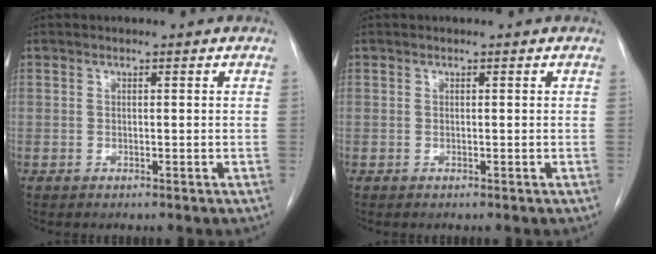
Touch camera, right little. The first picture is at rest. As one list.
[{"total": 0.0}]